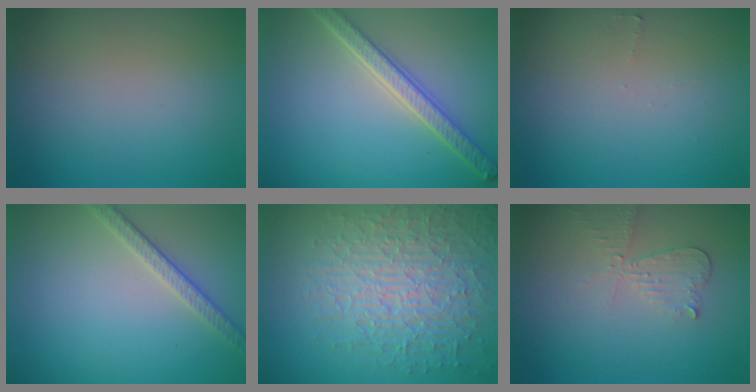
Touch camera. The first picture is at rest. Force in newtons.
{"total": 4.2, "press": 3.5, "slide": 2.3}
{"total": 0.5, "press": 0.5, "slide": 0.1}
{"total": 2.6, "press": 2.5, "slide": 0.8}
{"total": 8.4, "press": 6.0, "slide": 5.8}
{"total": 2.2, "press": 2.2, "slide": 0.2}